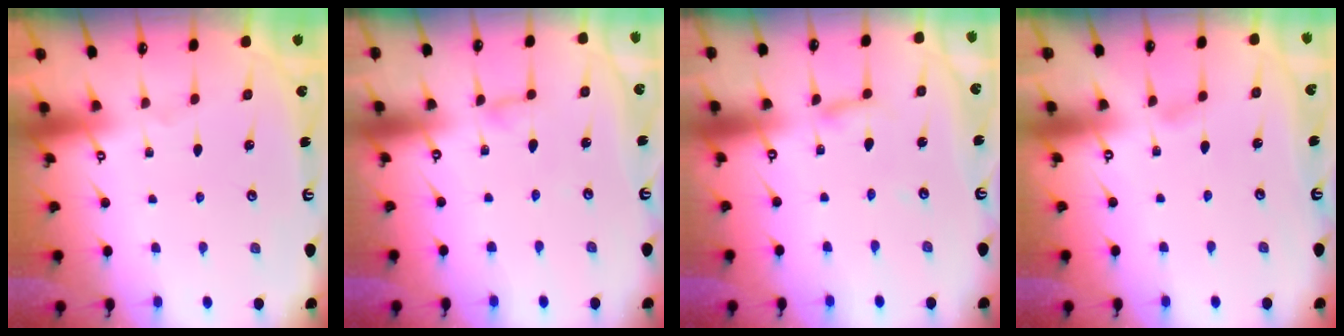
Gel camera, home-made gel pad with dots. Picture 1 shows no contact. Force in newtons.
{"total": 3.0, "press": 3.0, "slide": 0.3}
{"total": 2.7, "press": 2.7, "slide": 0.1}
{"total": 2.4, "press": 2.4, "slide": 0.3}